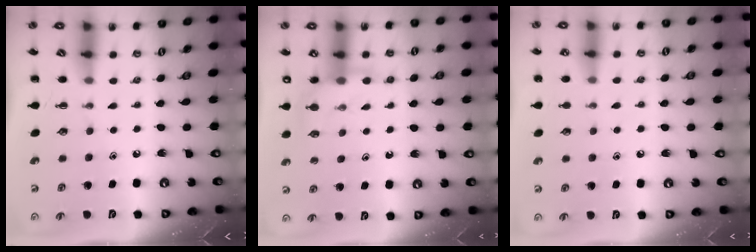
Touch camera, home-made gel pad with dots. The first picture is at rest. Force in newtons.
{"total": 9.2, "press": 9.2, "slide": 0.6}
{"total": 5.1, "press": 4.8, "slide": 1.8}